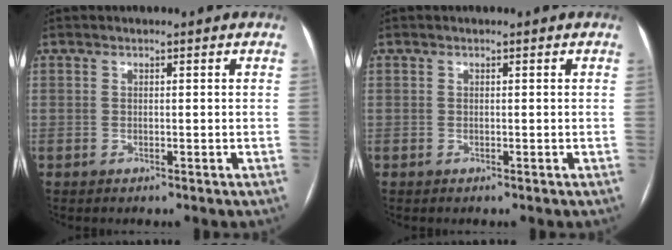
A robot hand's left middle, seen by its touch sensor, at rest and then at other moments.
{"total": 0.0}